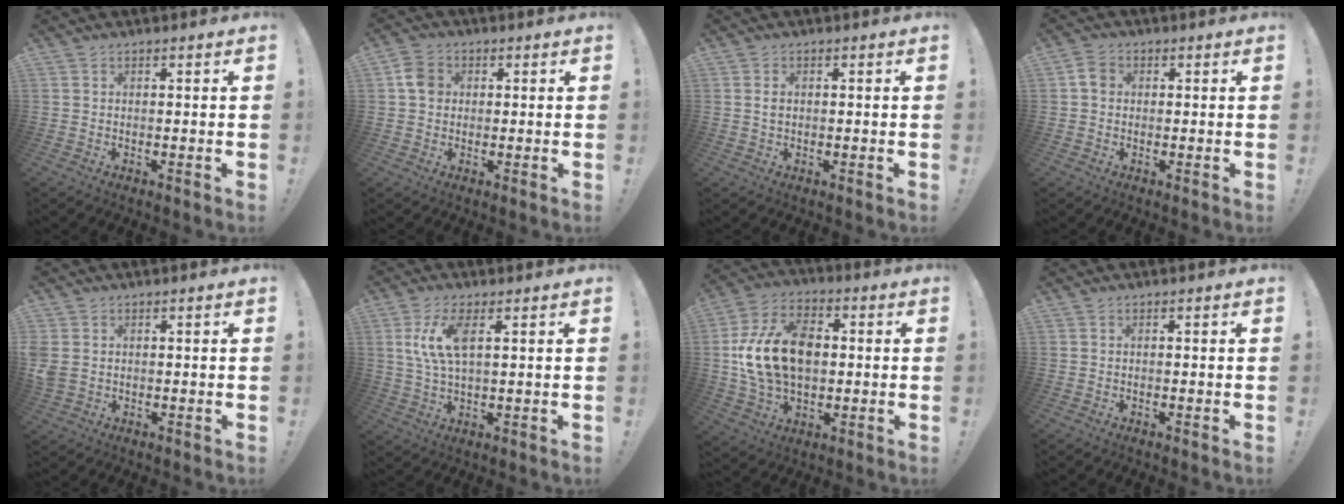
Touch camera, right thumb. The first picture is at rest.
{"total": 6.1, "force": [0.9, 5.2, 3.1], "torque": [-0.044, 0.010, 0.020]}
{"total": 1.4, "force": [0.3, 0.9, 1.0], "torque": [-0.012, 0.001, 0.004]}
{"total": 4.4, "force": [0.5, 3.7, 2.3], "torque": [-0.032, 0.008, 0.012]}
{"total": 3.9, "force": [0.7, 3.0, 2.4], "torque": [-0.052, -0.001, 0.015]}
{"total": 9.4, "force": [2.9, 3.7, 8.1], "torque": [-0.161, -0.002, 0.051]}
{"total": 19.9, "force": [1.2, 13.8, 14.3], "torque": [-0.245, 0.003, 0.026]}
{"total": 0.0}